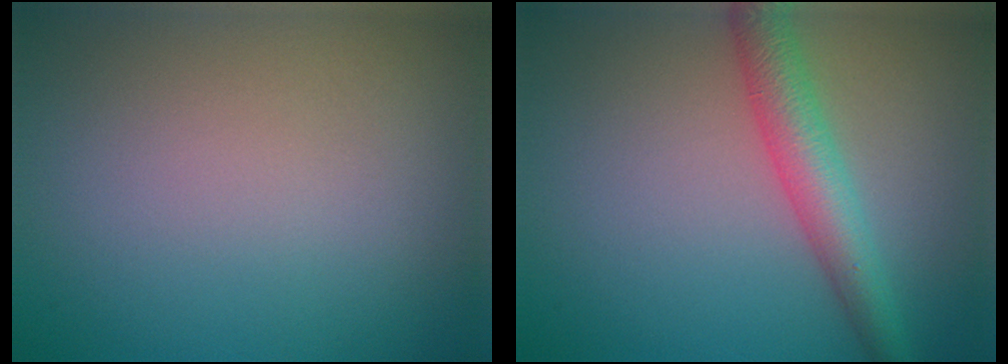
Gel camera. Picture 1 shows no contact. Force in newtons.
{"total": 4.2, "press": 4.2, "slide": 0.2}